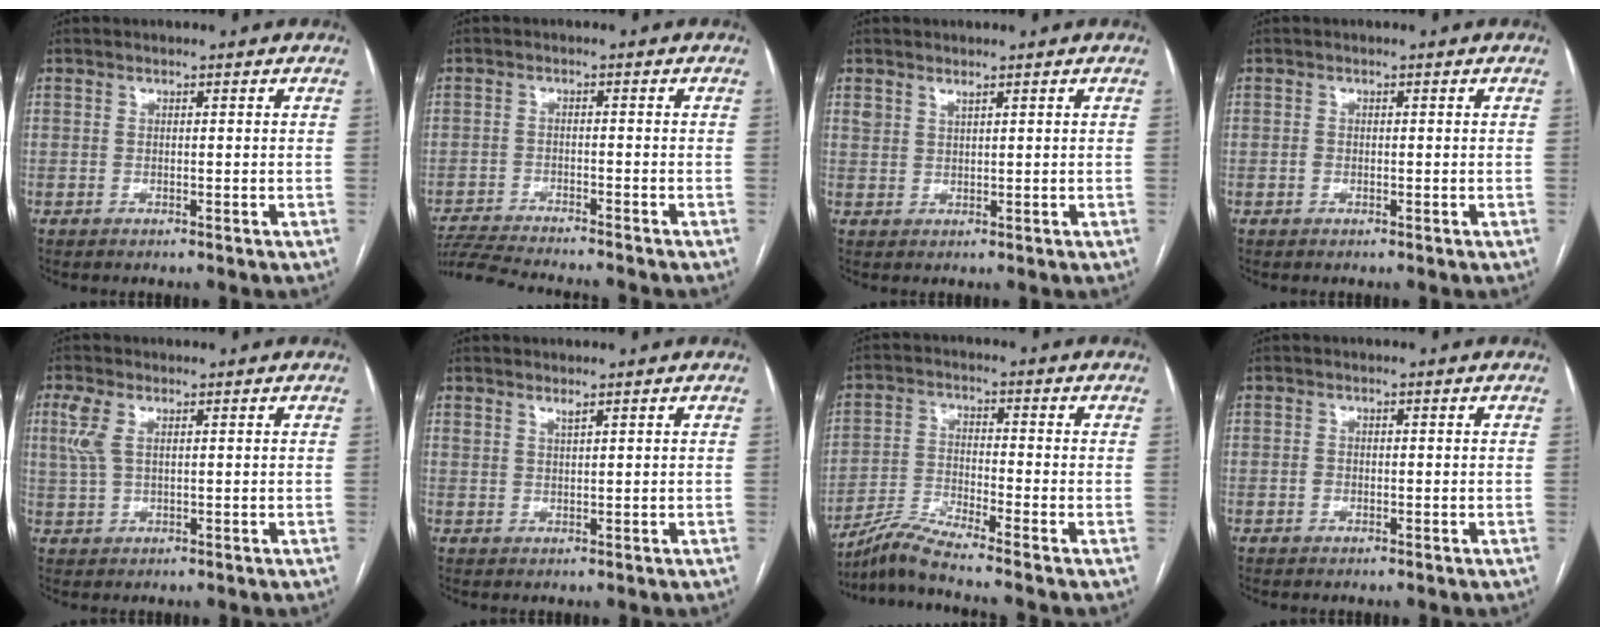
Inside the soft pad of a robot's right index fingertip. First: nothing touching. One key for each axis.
{"total": 11.4, "fx": -10.6, "fy": 0.1, "fz": 4.4, "tx": -0.070, "ty": -0.012, "tz": -0.169}
{"total": 1.6, "fx": 1.4, "fy": 0.5, "fz": 0.5, "tx": -0.017, "ty": 0.005, "tz": 0.033}
{"total": 0.6, "fx": 0.0, "fy": 0.5, "fz": 0.3, "tx": -0.009, "ty": 0.002, "tz": 0.002}
{"total": 3.9, "fx": 1.6, "fy": 1.7, "fz": 3.1, "tx": -0.098, "ty": 0.018, "tz": 0.040}
{"total": 1.2, "fx": 1.1, "fy": 0.0, "fz": 0.5, "tx": -0.016, "ty": -0.002, "tz": 0.027}
{"total": 6.6, "fx": -5.9, "fy": -1.9, "fz": 2.2, "tx": -0.056, "ty": -0.021, "tz": -0.117}
{"total": 0.8, "fx": -0.1, "fy": 0.7, "fz": 0.4, "tx": -0.011, "ty": 0.002, "tz": 0.002}